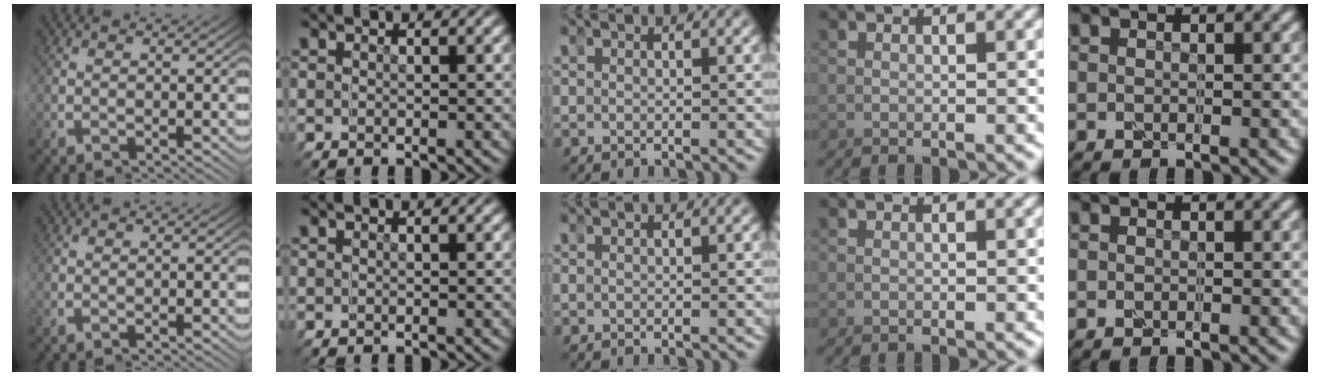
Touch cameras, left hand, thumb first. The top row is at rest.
{}